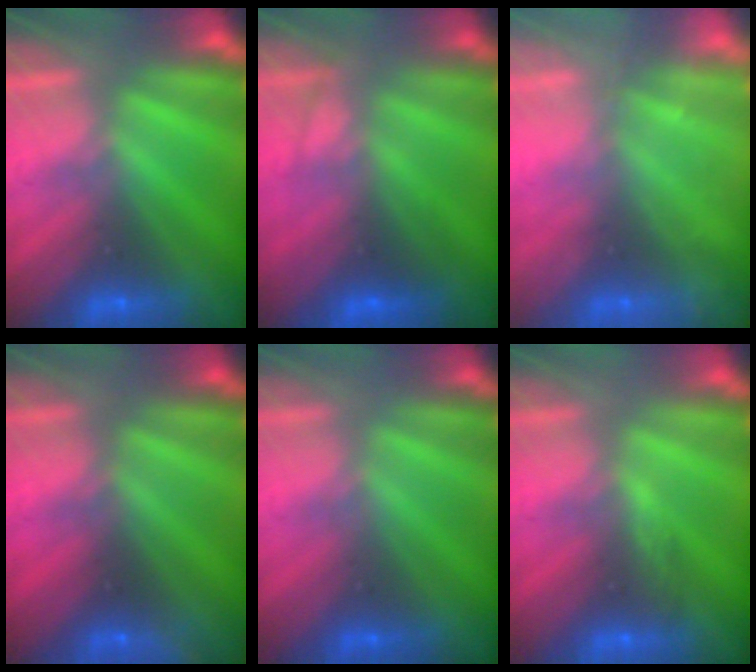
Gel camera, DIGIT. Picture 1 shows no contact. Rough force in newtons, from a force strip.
{"total": 3.5}
{"total": 2.3}
{"total": 2.4}
{"total": 2.3}
{"total": 2.7}